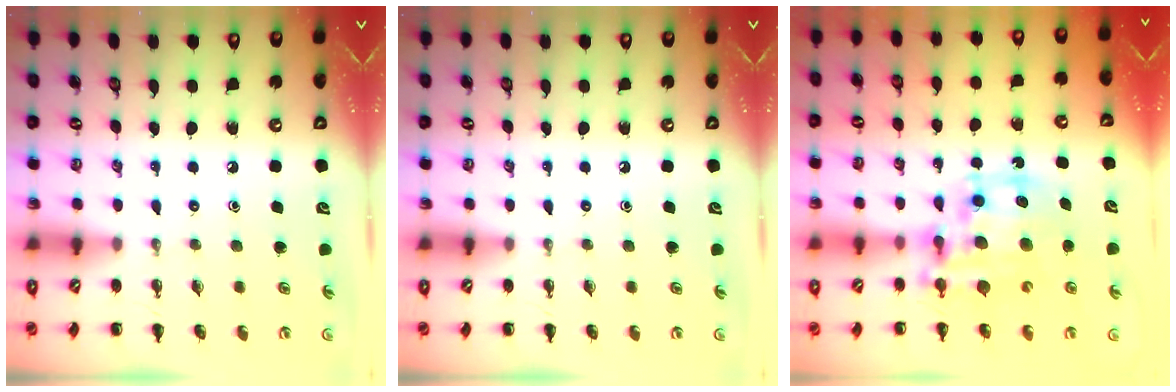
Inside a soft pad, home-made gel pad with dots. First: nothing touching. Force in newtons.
{"total": 0.0}
{"total": 14.0, "press": 13.5, "slide": 3.4}